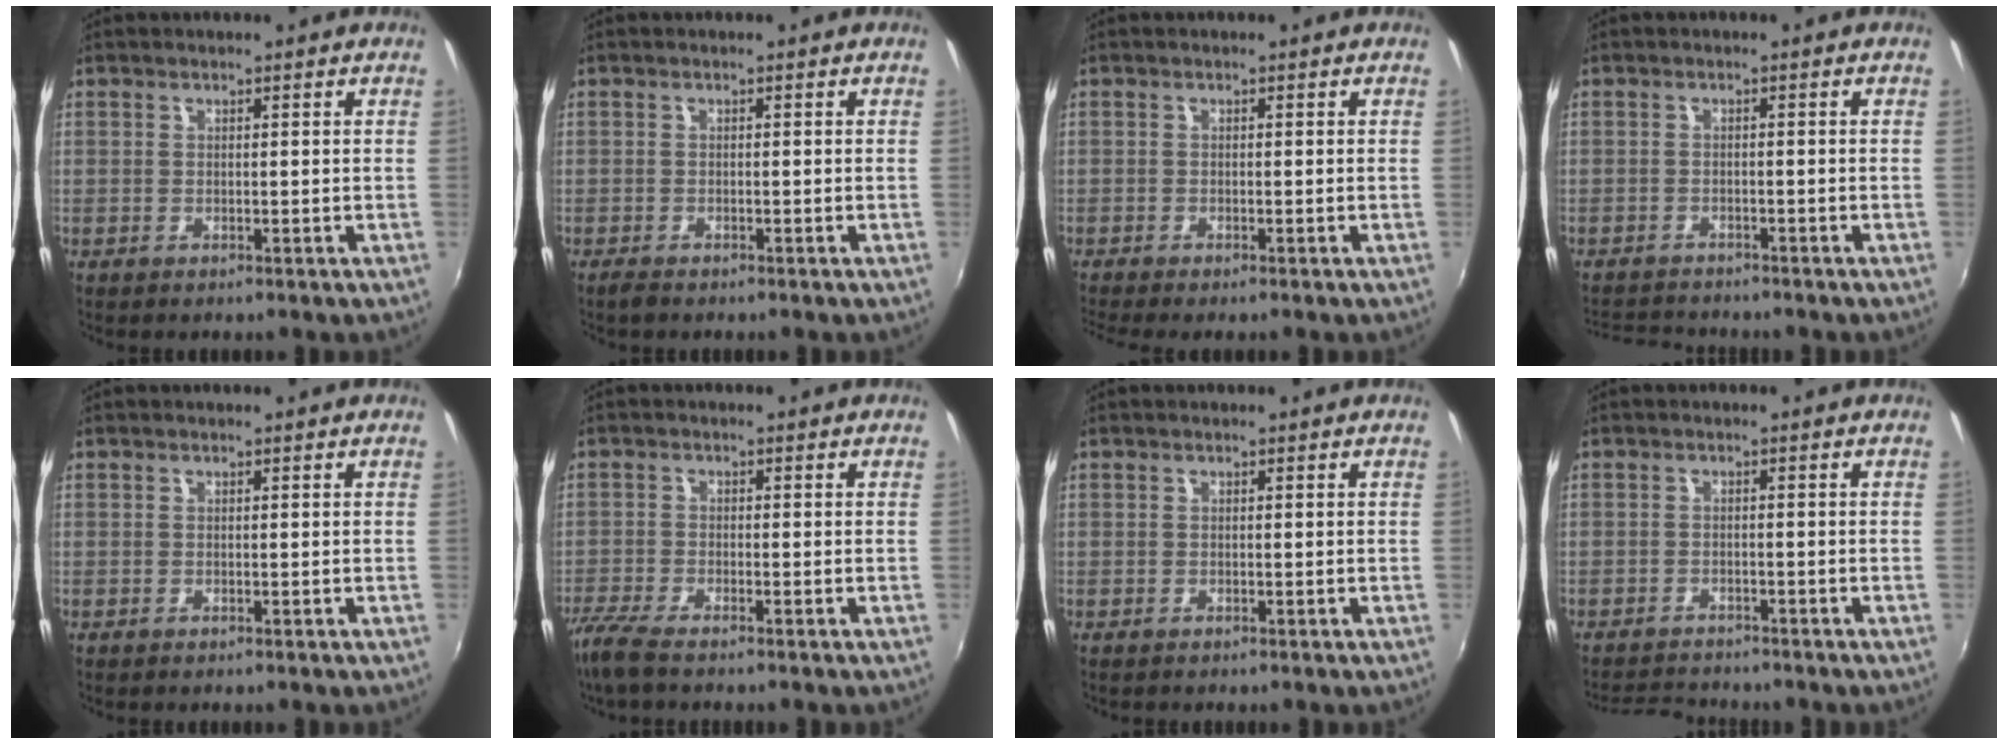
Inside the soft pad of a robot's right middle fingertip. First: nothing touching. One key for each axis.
{"total": 1.4, "fx": -1.2, "fy": 0.4, "fz": 0.6, "tx": -0.013, "ty": -0.004, "tz": -0.024}
{"total": 2.2, "fx": -1.9, "fy": -0.1, "fz": 1.1, "tx": -0.025, "ty": -0.016, "tz": -0.037}
{"total": 6.0, "fx": -5.7, "fy": 1.3, "fz": 1.2, "tx": -0.044, "ty": -0.005, "tz": -0.094}
{"total": 0.0}
{"total": 5.8, "fx": -4.8, "fy": 0.7, "fz": 3.2, "tx": -0.090, "ty": -0.023, "tz": -0.096}
{"total": 0.0}
{"total": 5.2, "fx": -5.1, "fy": 1.0, "fz": 0.8, "tx": -0.034, "ty": -0.002, "tz": -0.084}